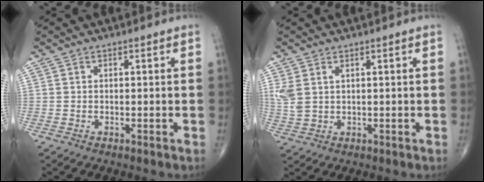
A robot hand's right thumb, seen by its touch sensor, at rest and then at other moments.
{"total": 4.2, "force": [1.5, 2.4, 3.1], "torque": [-0.084, 0.004, 0.040]}